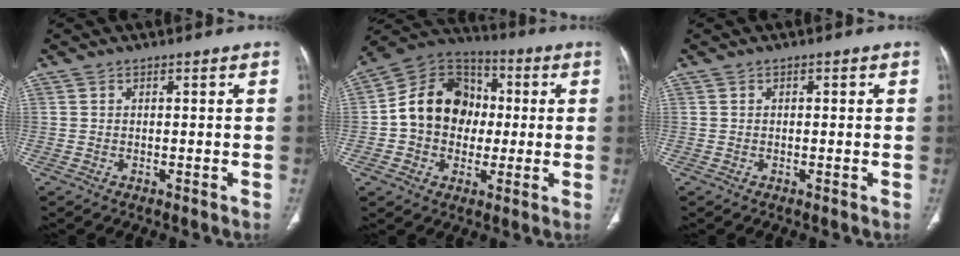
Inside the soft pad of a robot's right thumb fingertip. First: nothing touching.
{"total": 16.0, "force": [0.1, 13.1, 9.1], "torque": [-0.114, 0.032, -0.008]}
{"total": 0.7, "force": [0.2, 0.4, 0.6], "torque": [-0.008, 0.001, 0.002]}